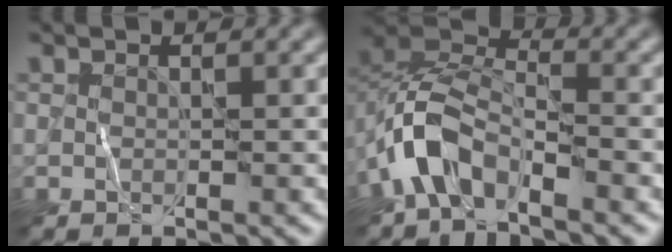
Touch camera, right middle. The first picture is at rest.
{"total": 5.3, "force": [-3.2, 2.6, 3.3], "torque": [-0.060, 0.008, -0.076]}